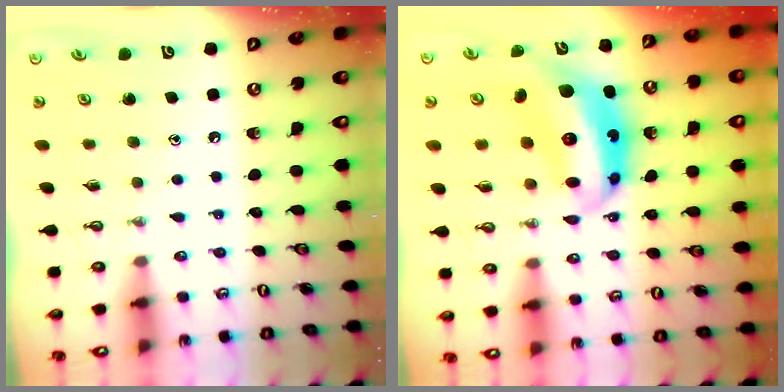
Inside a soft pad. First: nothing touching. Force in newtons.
{"total": 10.6, "press": 10.6, "slide": 1.0}